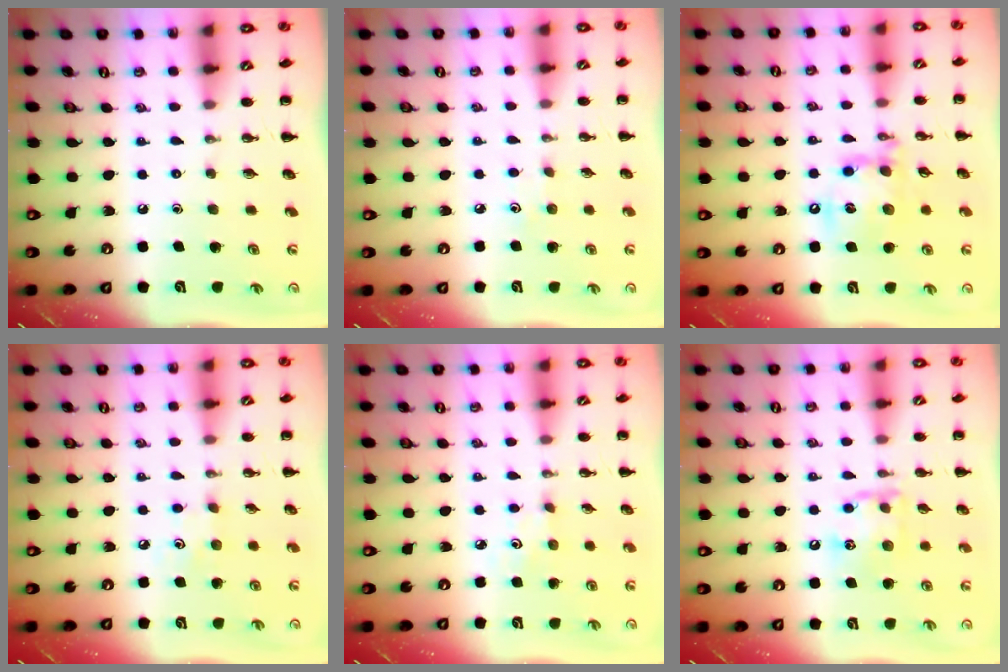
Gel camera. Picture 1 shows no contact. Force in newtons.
{"total": 2.8, "press": 2.7, "slide": 0.8}
{"total": 15.1, "press": 14.9, "slide": 2.6}
{"total": 3.7, "press": 3.6, "slide": 0.9}
{"total": 2.6, "press": 2.5, "slide": 0.7}
{"total": 11.8, "press": 11.8, "slide": 1.2}